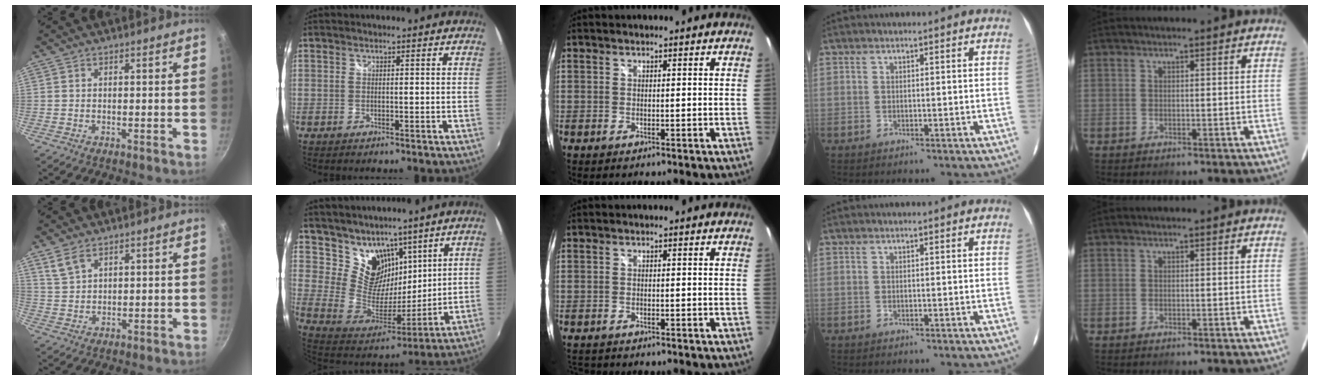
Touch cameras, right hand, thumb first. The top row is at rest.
{"thumb": {"total": 4.2, "force": [2.8, 2.1, 2.3], "torque": [-0.042, -0.010, 0.061]}, "index": {"total": 13.9, "force": [9.4, 8.8, 5.0], "torque": [-0.101, 0.004, 0.190]}, "middle": {"total": 2.9, "force": [-2.7, 0.8, 0.9], "torque": [-0.023, -0.012, -0.044]}}